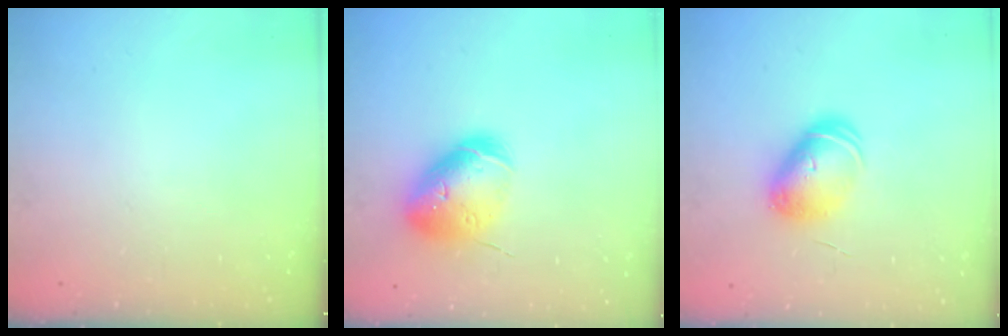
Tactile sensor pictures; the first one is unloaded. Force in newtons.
{"total": 16.6, "press": 16.4, "slide": 2.7}
{"total": 8.7, "press": 8.7, "slide": 0.2}